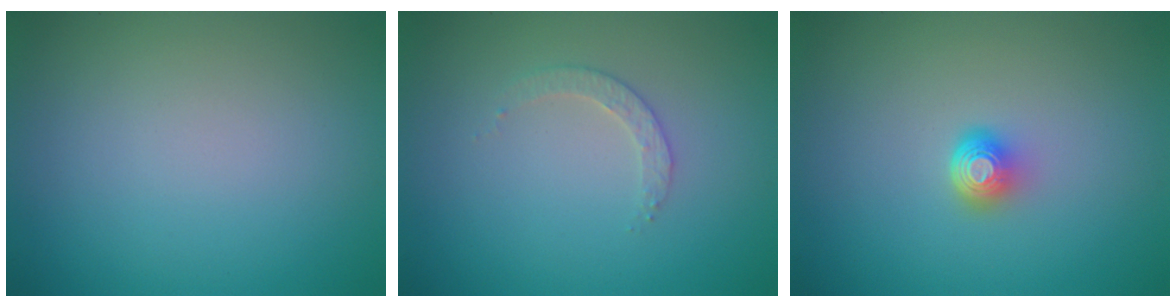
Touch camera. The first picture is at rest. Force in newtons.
{"total": 1.6, "press": 1.5, "slide": 0.3}
{"total": 2.0, "press": 1.4, "slide": 1.4}